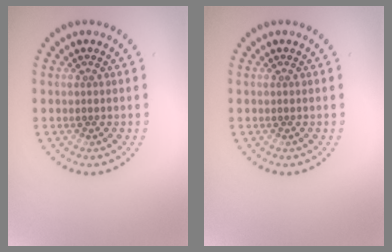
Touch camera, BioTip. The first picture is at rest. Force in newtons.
{"total": 0.0}